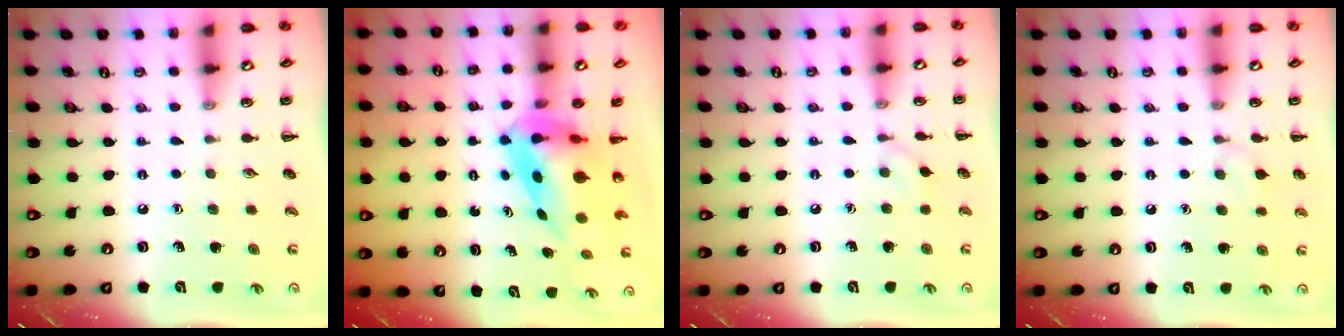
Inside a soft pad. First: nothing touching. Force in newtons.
{"total": 7.1, "press": 6.7, "slide": 2.2}
{"total": 5.0, "press": 4.7, "slide": 1.6}
{"total": 6.2, "press": 5.9, "slide": 1.8}